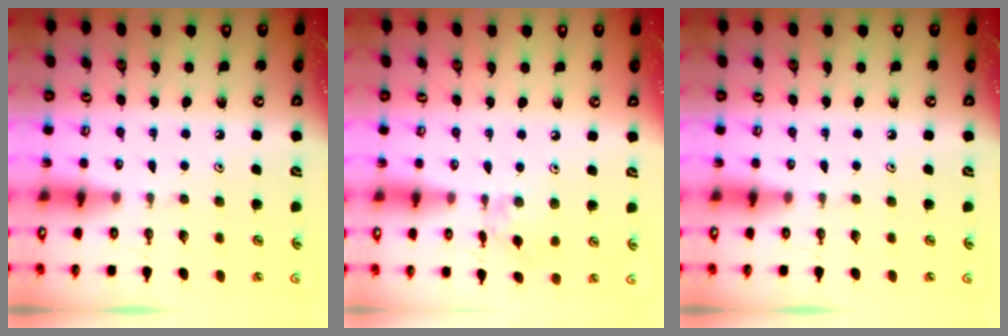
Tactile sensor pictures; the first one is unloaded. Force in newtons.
{"total": 6.0, "press": 6.0, "slide": 0.7}
{"total": 0.0}